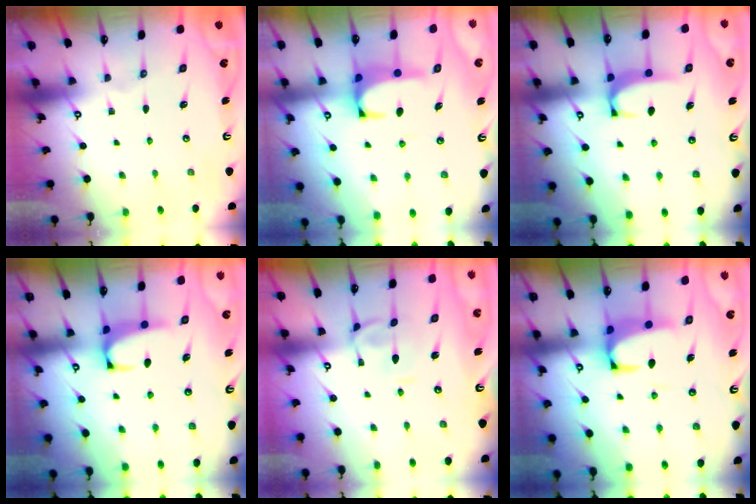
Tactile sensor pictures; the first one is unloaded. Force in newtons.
{"total": 2.7, "press": 2.5, "slide": 0.8}
{"total": 1.8, "press": 1.7, "slide": 0.5}
{"total": 3.2, "press": 3.1, "slide": 0.8}
{"total": 1.1, "press": 0.9, "slide": 0.6}
{"total": 3.9, "press": 3.8, "slide": 1.0}